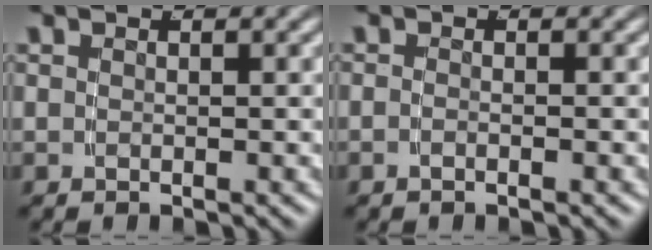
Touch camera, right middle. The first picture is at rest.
{"total": 0.6, "force": [-0.5, 0.0, 0.3], "torque": [-0.006, 0.000, -0.013]}